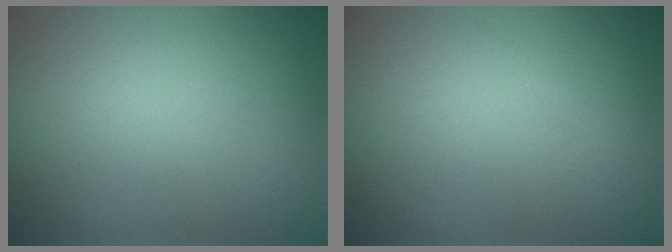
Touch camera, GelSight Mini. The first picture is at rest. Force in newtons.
{"total": 0.6, "press": 0.6, "slide": 0.0}